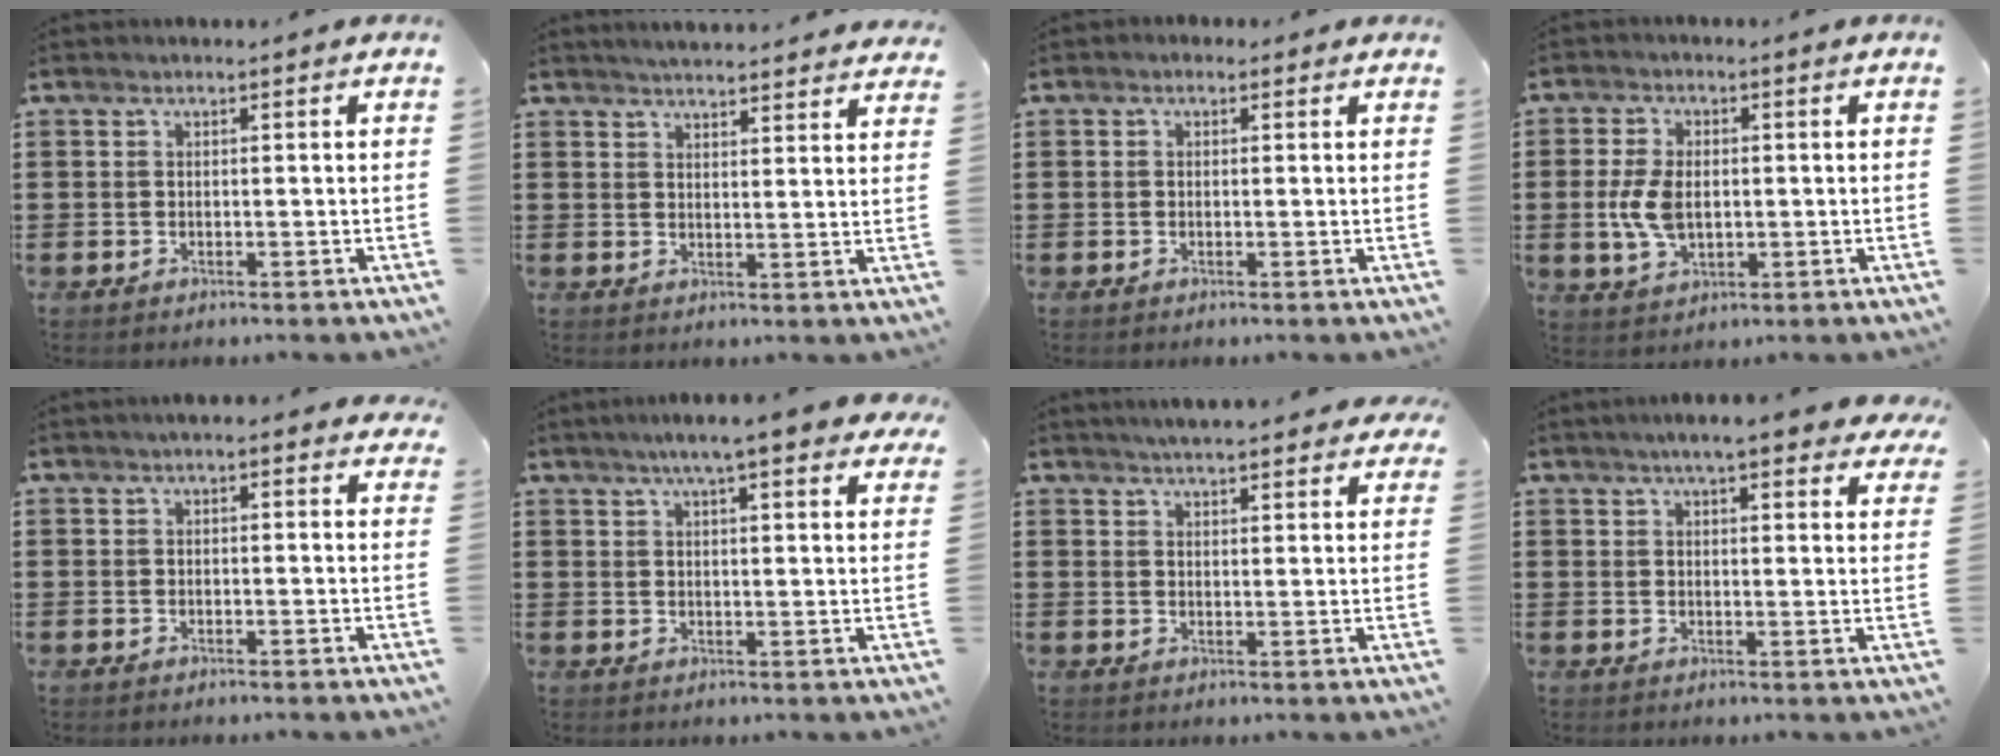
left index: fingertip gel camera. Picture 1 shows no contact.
{"total": 3.3, "force": [3.3, -0.2, 0.3], "torque": [-0.016, -0.014, 0.059]}
{"total": 0.8, "force": [0.0, 0.6, 0.4], "torque": [-0.009, 0.004, -0.001]}
{"total": 6.4, "force": [0.0, 3.9, 5.1], "torque": [-0.135, -0.002, -0.010]}
{"total": 1.6, "force": [1.1, 0.6, 1.0], "torque": [-0.022, 0.007, 0.020]}
{"total": 6.2, "force": [5.0, 0.4, 3.6], "torque": [-0.075, -0.006, 0.086]}
{"total": 3.9, "force": [3.8, 0.4, 0.8], "torque": [-0.028, -0.008, 0.070]}
{"total": 5.6, "force": [4.6, 0.8, 3.0], "torque": [-0.064, -0.007, 0.081]}